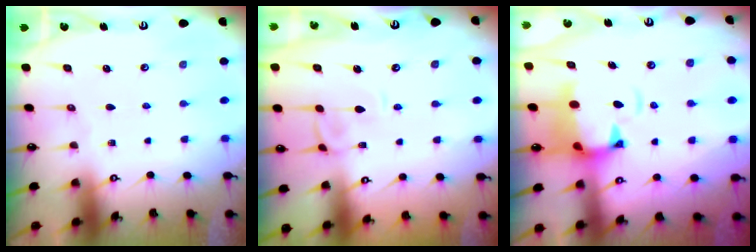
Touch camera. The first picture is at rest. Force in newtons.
{"total": 2.6, "press": 2.5, "slide": 0.6}
{"total": 2.8, "press": 2.4, "slide": 1.4}